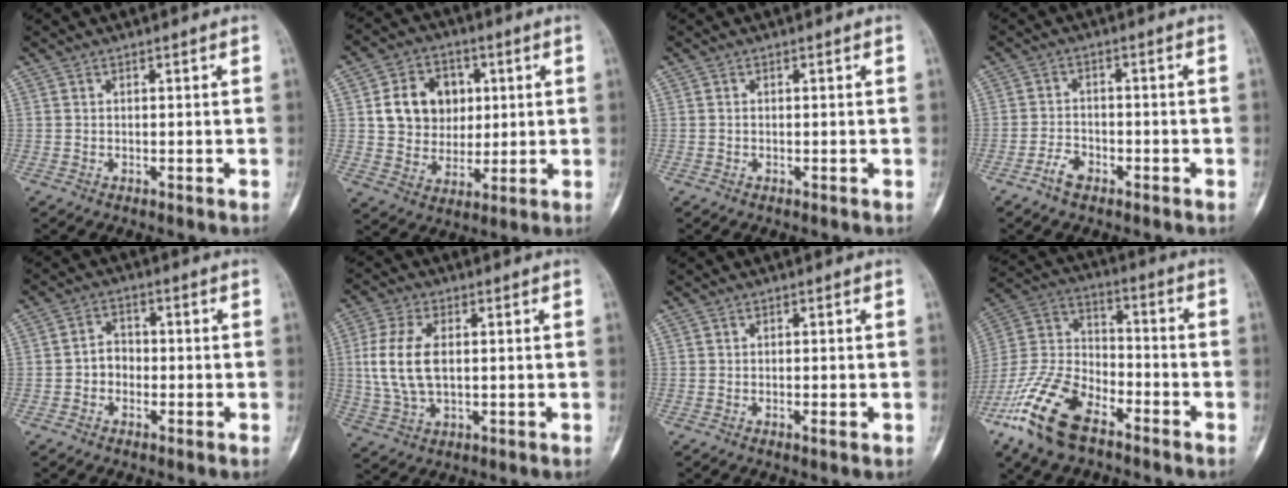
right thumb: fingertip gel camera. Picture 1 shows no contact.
{"total": 12.4, "force": [2.7, 10.3, 6.3], "torque": [-0.058, -0.001, 0.049]}
{"total": 0.0}
{"total": 3.6, "force": [-2.4, 2.0, 1.8], "torque": [-0.028, 0.016, -0.045]}
{"total": 4.0, "force": [-1.0, 3.4, 1.9], "torque": [-0.008, 0.019, -0.027]}
{"total": 10.7, "force": [0.9, 6.0, 8.8], "torque": [-0.191, 0.003, 0.020]}
{"total": 1.3, "force": [-0.4, 0.3, 1.2], "torque": [-0.015, -0.002, -0.006]}
{"total": 17.7, "force": [-10.9, 8.6, 11.1], "torque": [-0.226, 0.049, -0.214]}